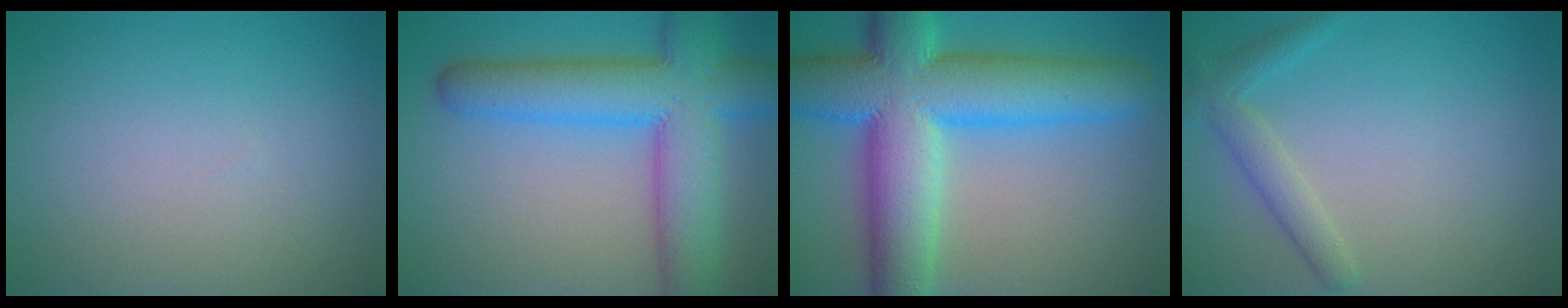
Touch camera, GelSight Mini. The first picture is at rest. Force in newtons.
{"total": 9.9, "press": 9.9, "slide": 0.4}
{"total": 13.6, "press": 13.6, "slide": 0.3}
{"total": 2.3, "press": 2.3, "slide": 0.1}